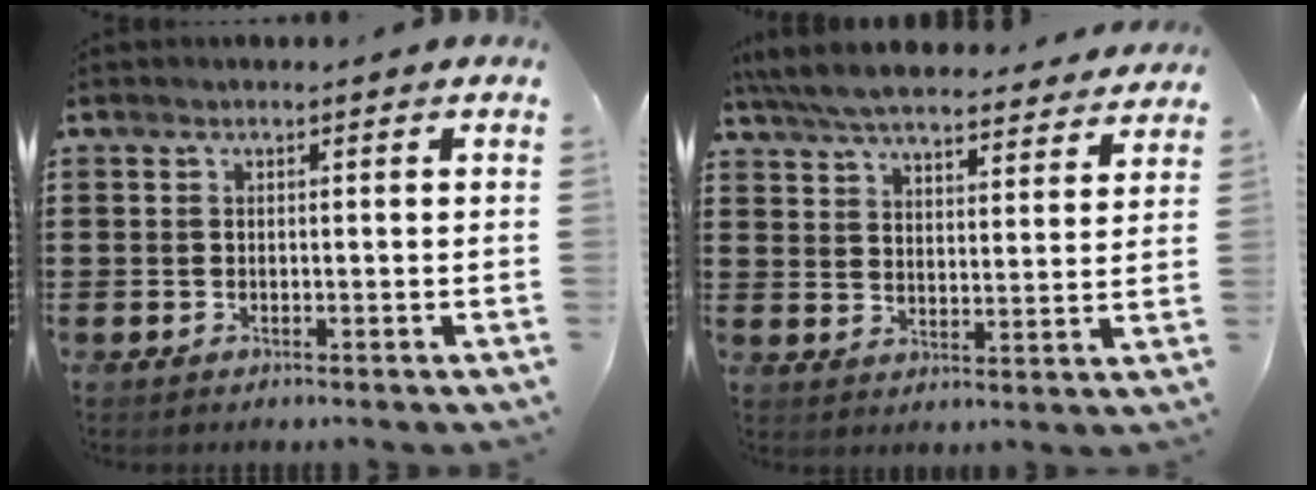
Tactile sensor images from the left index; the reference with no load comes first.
{"total": 6.5, "force": [6.2, 0.6, 1.8], "torque": [-0.062, -0.030, 0.111]}